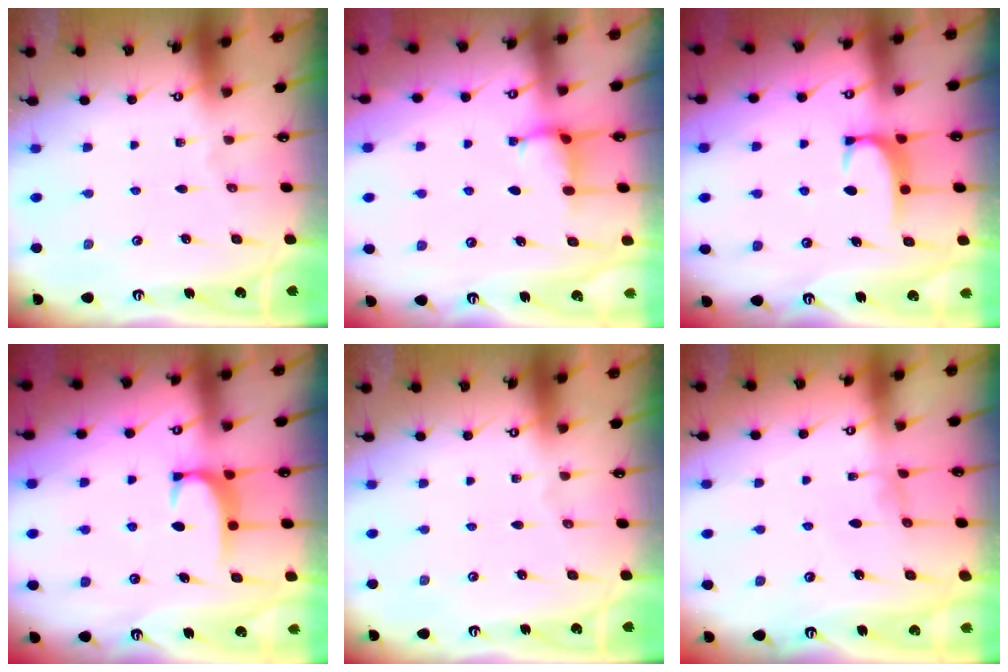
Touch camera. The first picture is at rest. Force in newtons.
{"total": 2.6, "press": 2.6, "slide": 0.3}
{"total": 1.6, "press": 1.6, "slide": 0.5}
{"total": 1.8, "press": 1.7, "slide": 0.5}
{"total": 0.0}
{"total": 1.0, "press": 0.9, "slide": 0.3}